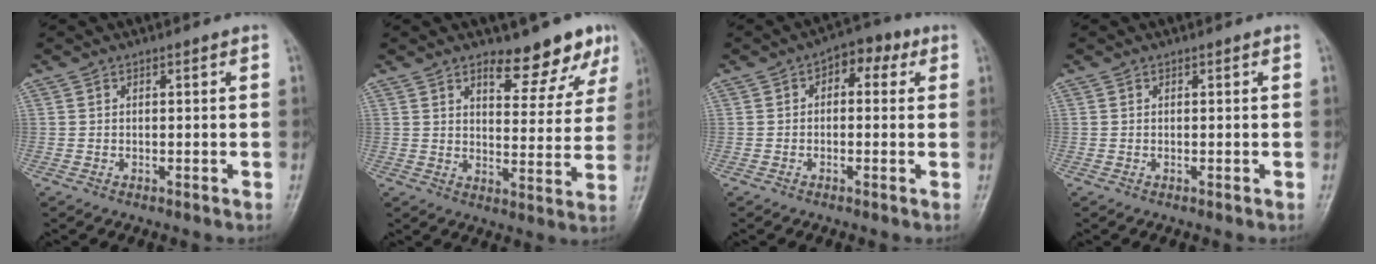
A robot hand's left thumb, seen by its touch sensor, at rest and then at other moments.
{"total": 9.9, "force": [7.4, 3.9, 5.4], "torque": [-0.034, -0.053, 0.102]}
{"total": 5.7, "force": [1.7, 3.5, 4.1], "torque": [-0.025, 0.018, 0.009]}
{"total": 0.0}